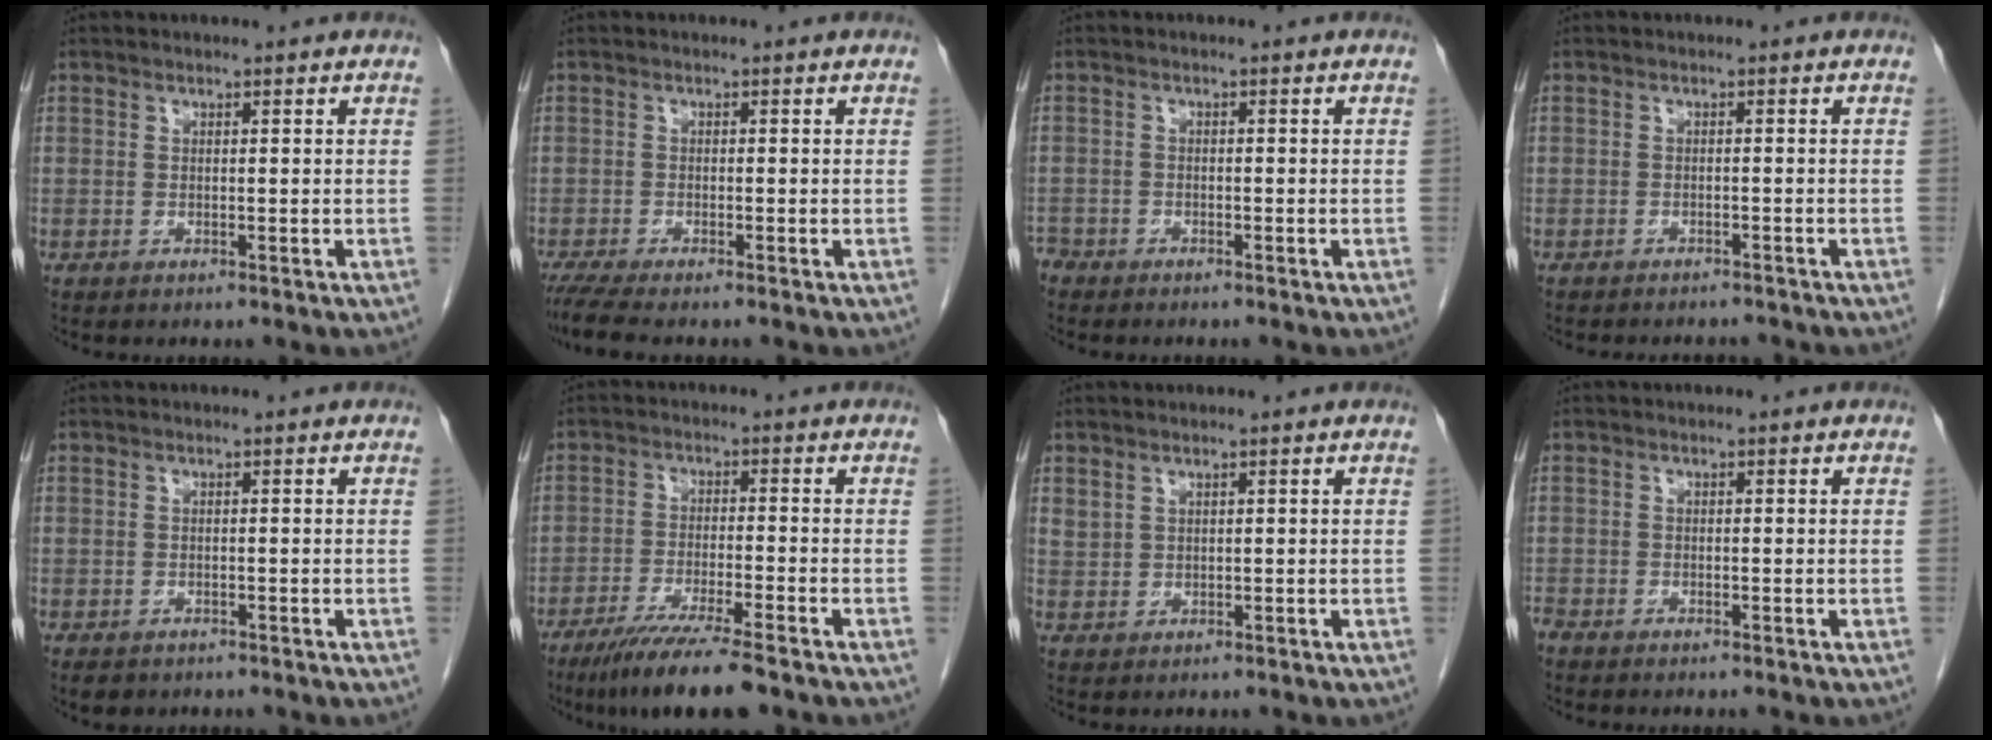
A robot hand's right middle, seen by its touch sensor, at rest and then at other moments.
{"total": 4.6, "force": [-3.8, 0.1, 2.6], "torque": [-0.050, -0.014, -0.066]}
{"total": 3.1, "force": [-2.7, 1.3, 0.5], "torque": [-0.008, -0.002, -0.046]}
{"total": 5.3, "force": [-4.9, 1.5, 1.2], "torque": [-0.015, -0.002, -0.060]}
{"total": 2.5, "force": [-1.9, 1.4, 0.9], "torque": [-0.015, -0.003, -0.022]}
{"total": 9.2, "force": [-6.8, -0.1, 6.2], "torque": [-0.105, -0.027, -0.116]}
{"total": 0.0}
{"total": 1.5, "force": [-1.4, 0.4, 0.4], "torque": [-0.012, -0.003, -0.024]}